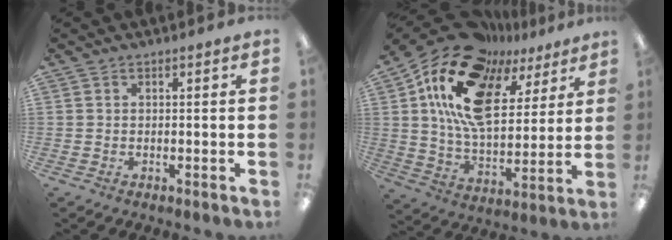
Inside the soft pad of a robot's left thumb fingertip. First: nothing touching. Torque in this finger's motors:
{"motor_torque": [0.92, 2.30, 1.44, -1.33, 0.26]}